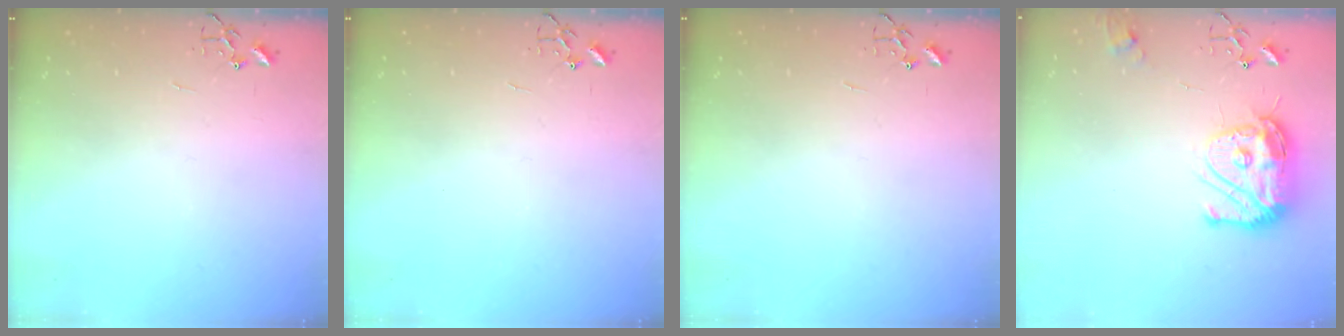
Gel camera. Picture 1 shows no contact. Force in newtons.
{"total": 0.0}
{"total": 0.0}
{"total": 16.6, "press": 16.5, "slide": 1.6}